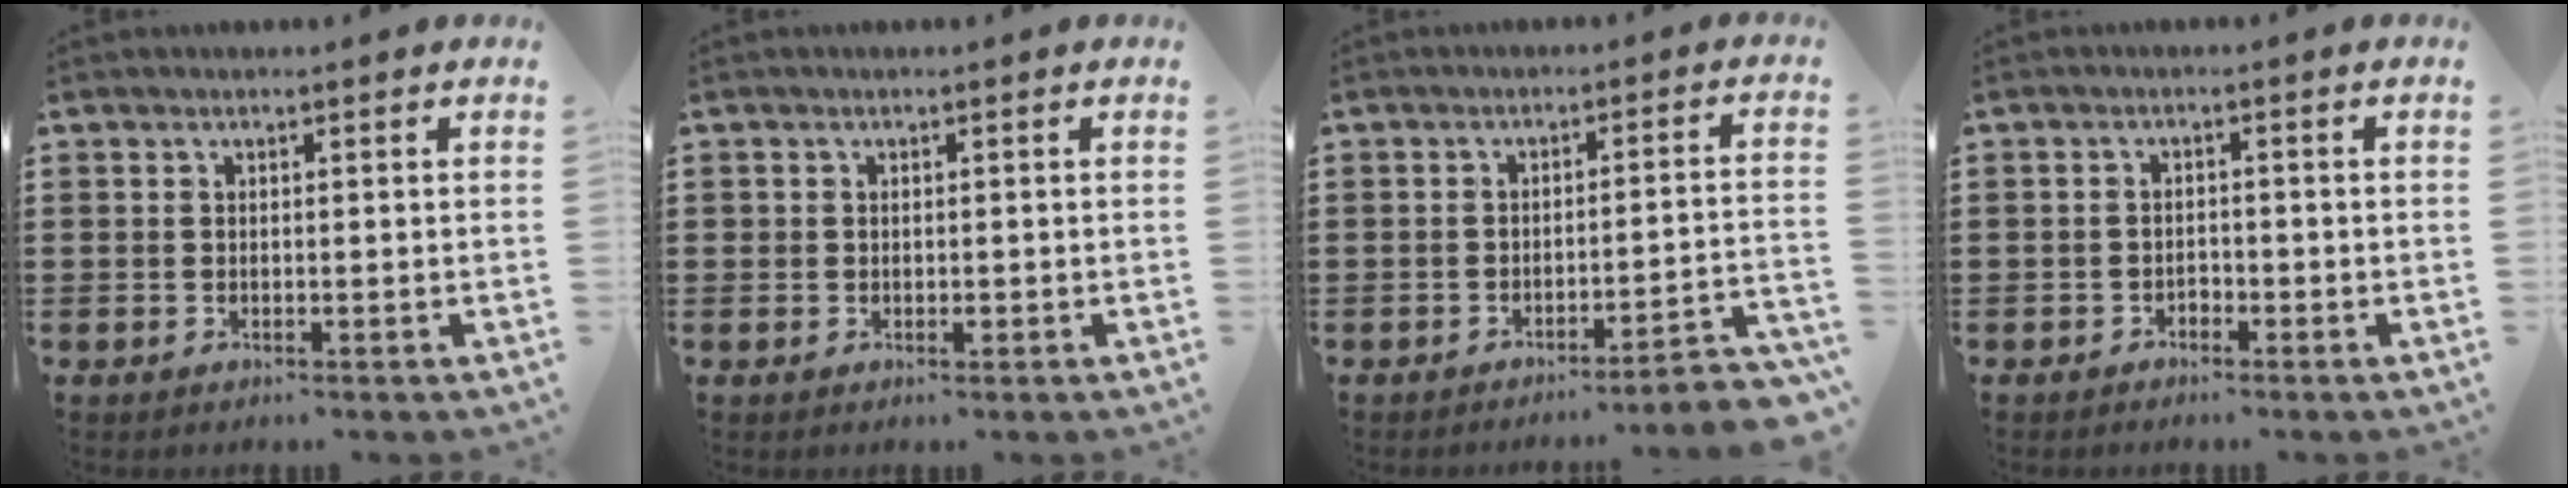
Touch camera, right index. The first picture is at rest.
{"total": 0.7, "force": [-0.1, 0.5, 0.5], "torque": [-0.009, 0.000, -0.002]}
{"total": 3.5, "force": [-3.1, -0.5, 1.6], "torque": [-0.031, -0.016, -0.065]}
{"total": 1.2, "force": [-1.0, 0.6, 0.1], "torque": [-0.008, 0.000, -0.021]}